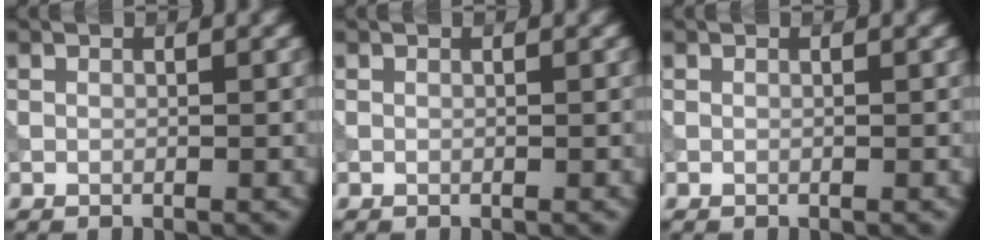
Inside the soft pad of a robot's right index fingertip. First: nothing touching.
{"total": 0.0}
{"total": 0.0}